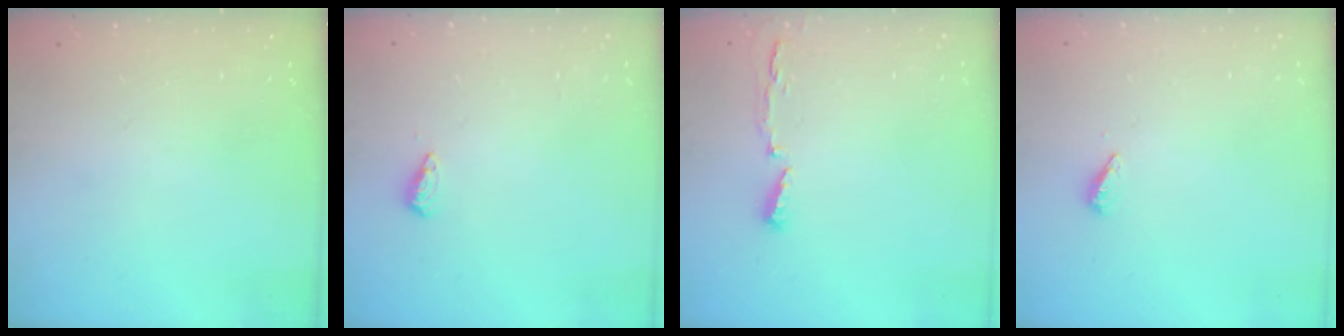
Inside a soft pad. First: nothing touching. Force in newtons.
{"total": 5.3, "press": 5.2, "slide": 1.1}
{"total": 4.1, "press": 4.0, "slide": 1.1}
{"total": 2.9, "press": 2.9, "slide": 0.3}